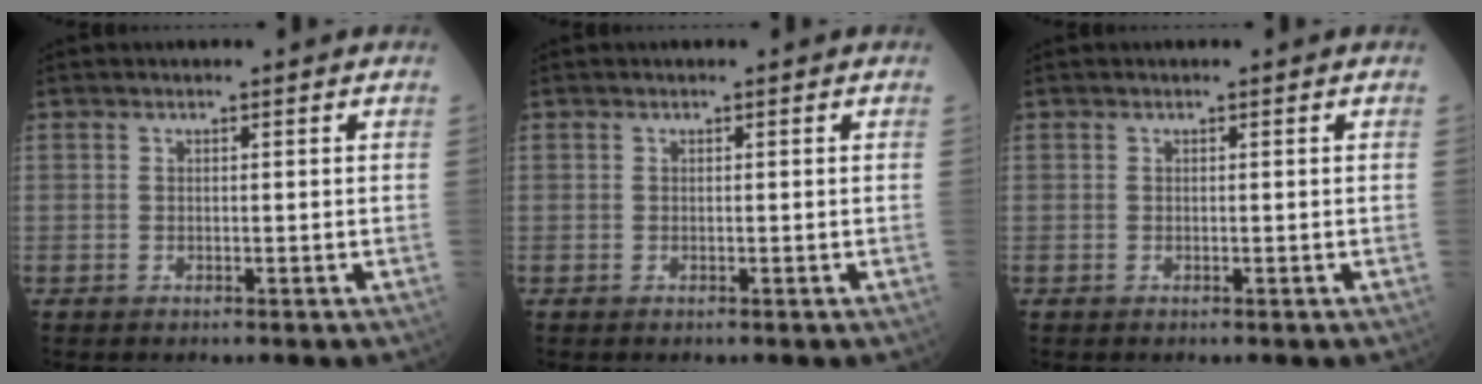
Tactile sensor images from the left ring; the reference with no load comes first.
{"total": 0.0}
{"total": 0.0}